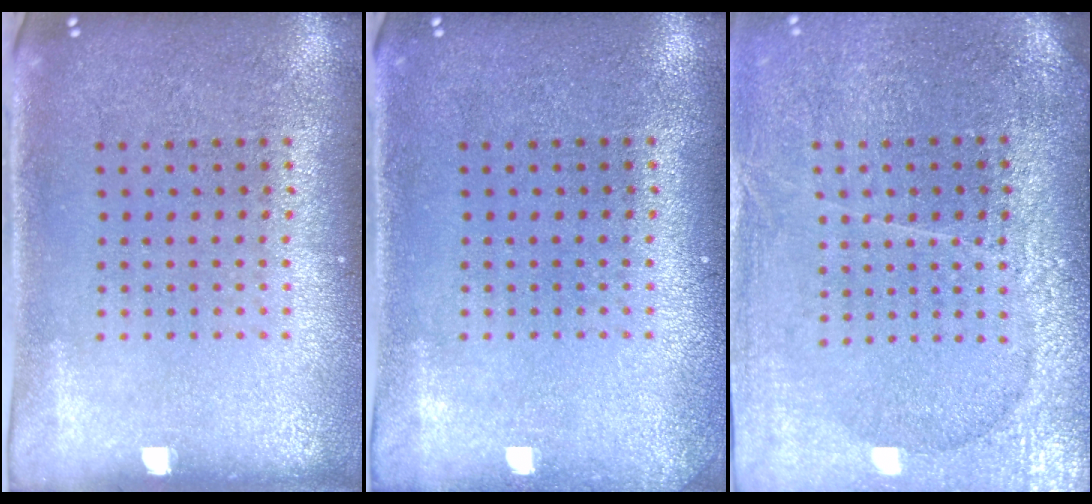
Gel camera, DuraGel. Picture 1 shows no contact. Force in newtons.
{"total": 0.7, "press": 0.7, "slide": 0.0}
{"total": 3.6, "press": 3.3, "slide": 1.4}